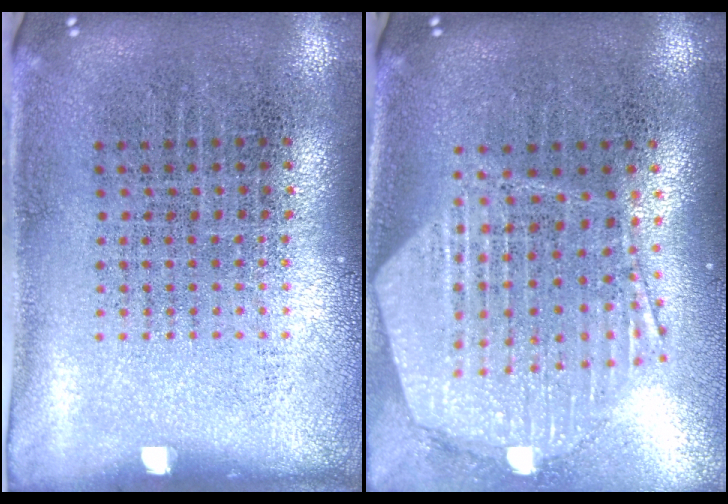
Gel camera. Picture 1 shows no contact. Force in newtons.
{"total": 1.8, "press": 1.7, "slide": 0.7}